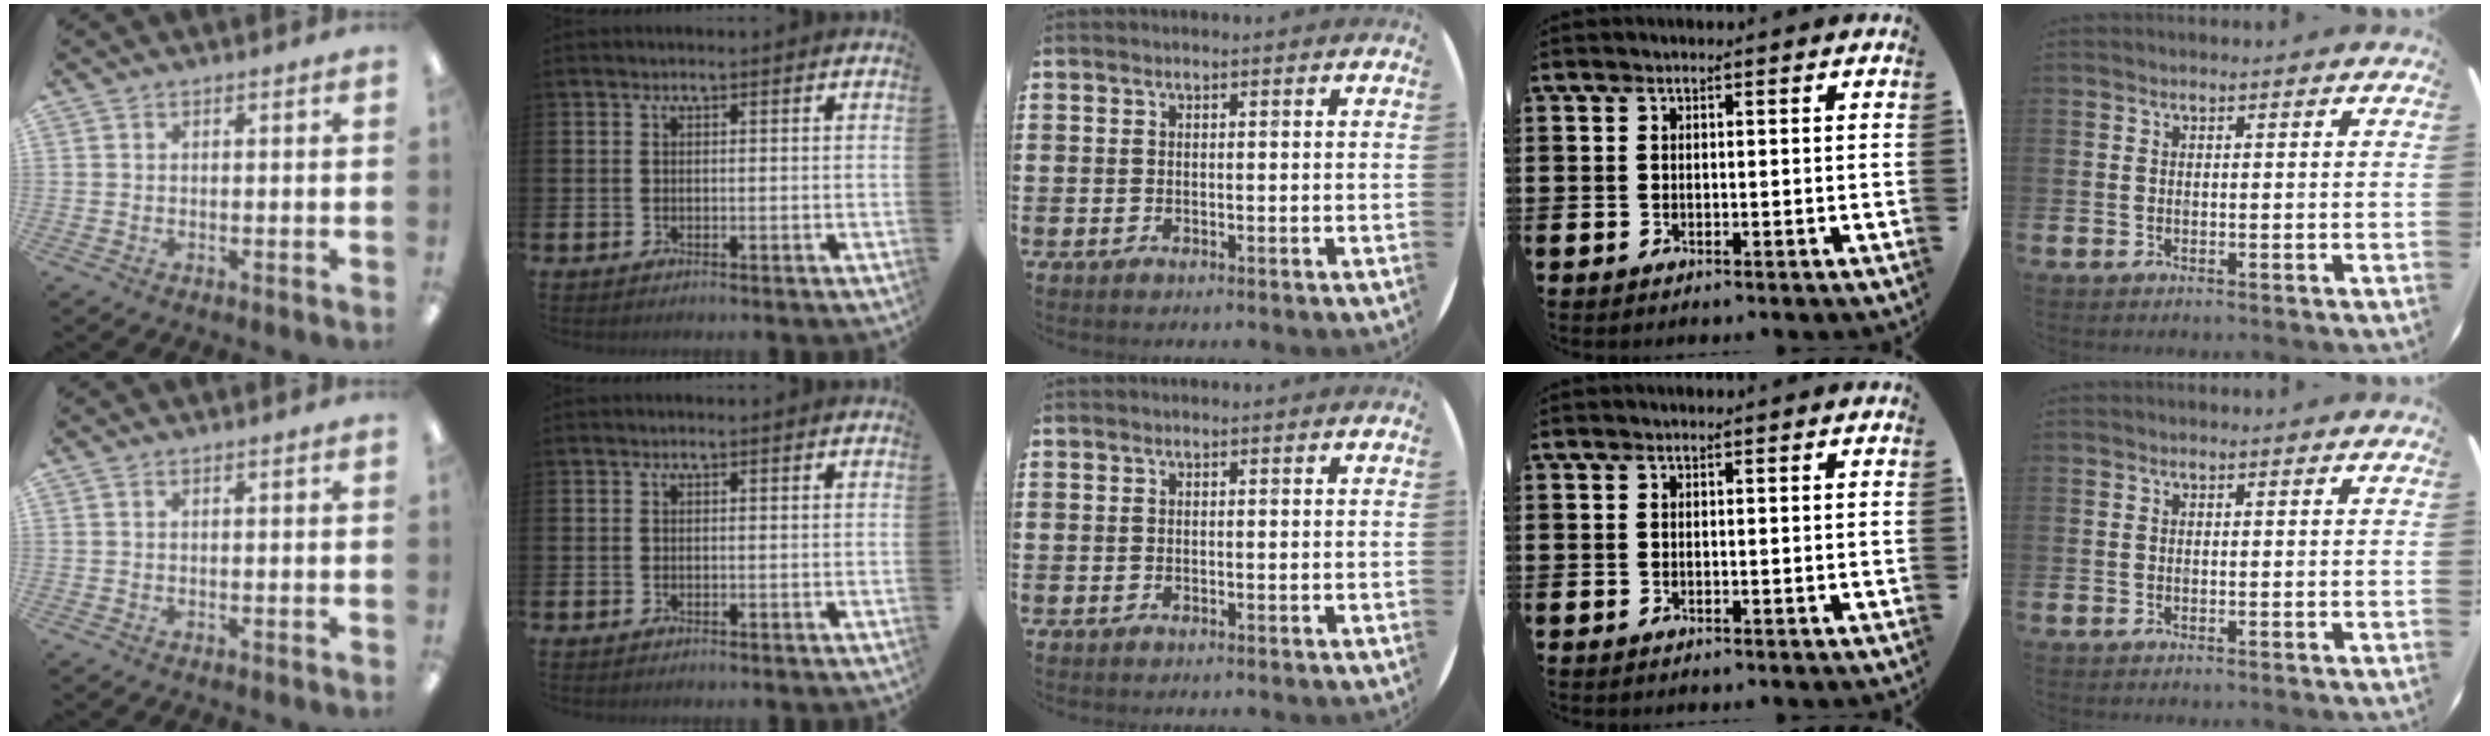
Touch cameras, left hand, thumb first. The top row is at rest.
{}